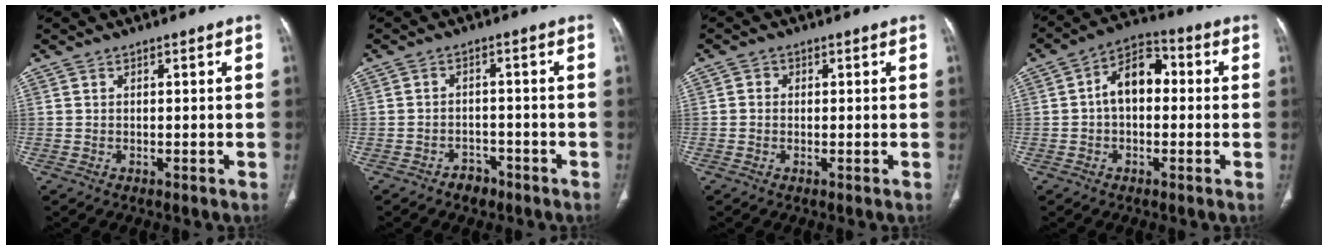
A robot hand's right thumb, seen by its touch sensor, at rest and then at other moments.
{"total": 3.3, "force": [-2.3, 2.2, 0.9], "torque": [-0.008, 0.019, -0.031]}
{"total": 1.4, "force": [0.0, 1.3, 0.5], "torque": [-0.001, 0.004, -0.003]}
{"total": 9.3, "force": [0.3, 6.0, 7.1], "torque": [-0.098, 0.033, -0.008]}